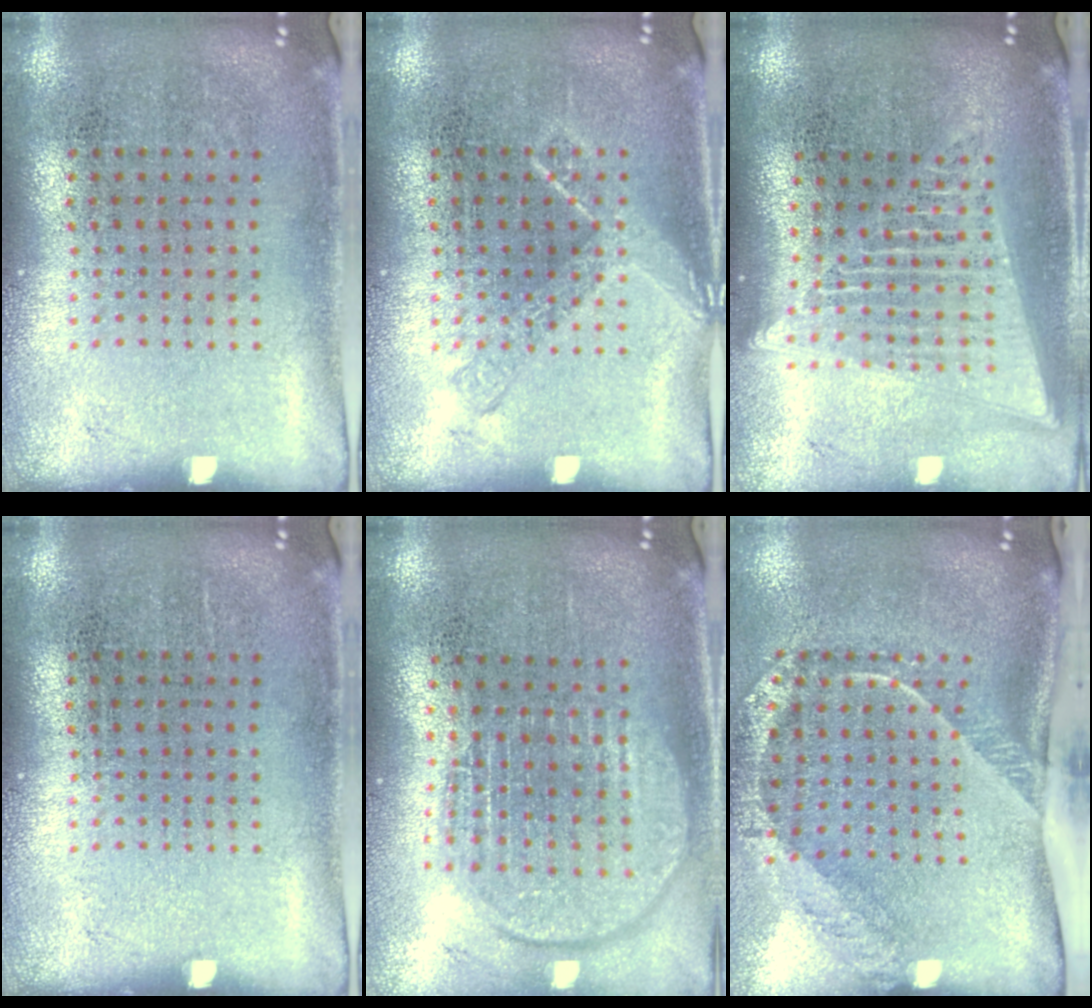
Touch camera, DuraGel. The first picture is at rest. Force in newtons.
{"total": 1.9, "press": 1.9, "slide": 0.3}
{"total": 2.0, "press": 1.8, "slide": 1.0}
{"total": 0.0}
{"total": 1.8, "press": 1.5, "slide": 1.0}
{"total": 2.7, "press": 1.7, "slide": 2.0}